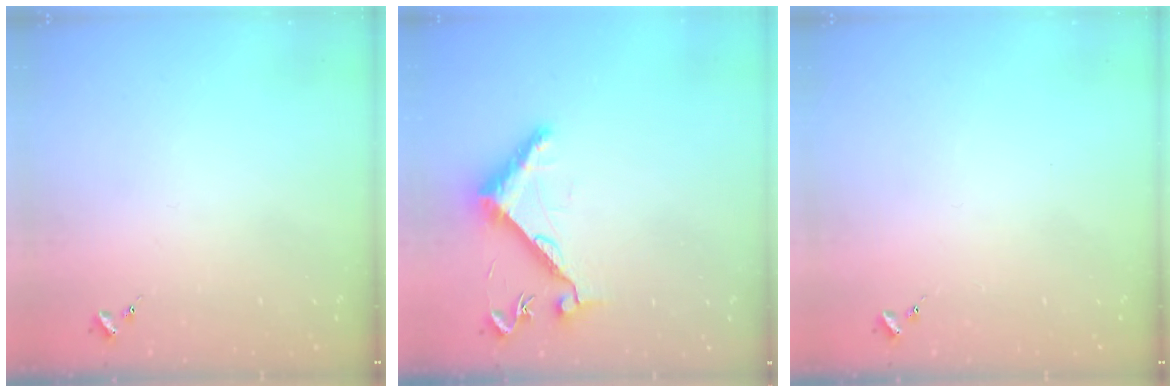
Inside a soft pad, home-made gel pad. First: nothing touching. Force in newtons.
{"total": 8.6, "press": 8.6, "slide": 0.7}
{"total": 0.0}